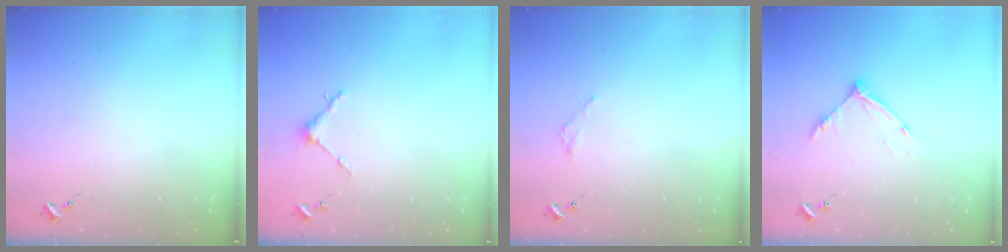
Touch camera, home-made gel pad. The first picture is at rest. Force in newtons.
{"total": 4.0, "press": 4.0, "slide": 0.4}
{"total": 1.8, "press": 1.8, "slide": 0.2}
{"total": 10.5, "press": 10.5, "slide": 1.0}